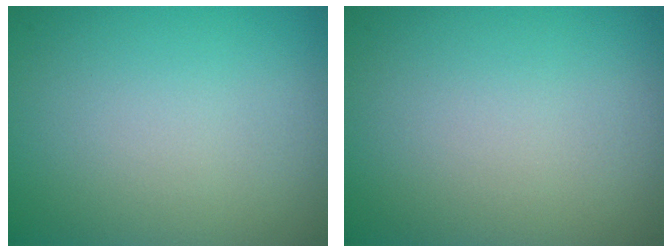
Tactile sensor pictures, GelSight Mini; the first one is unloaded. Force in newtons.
{"total": 0.0}